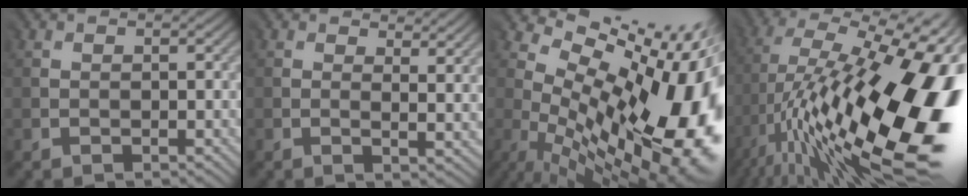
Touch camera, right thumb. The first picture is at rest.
{"total": 2.5, "force": [1.6, 0.2, 2.0], "torque": [-0.048, -0.002, 0.022]}
{"total": 19.3, "force": [1.2, 8.8, 17.1], "torque": [-0.203, -0.020, 0.033]}
{"total": 20.1, "force": [-1.7, 7.3, 18.7], "torque": [-0.325, 0.005, -0.040]}